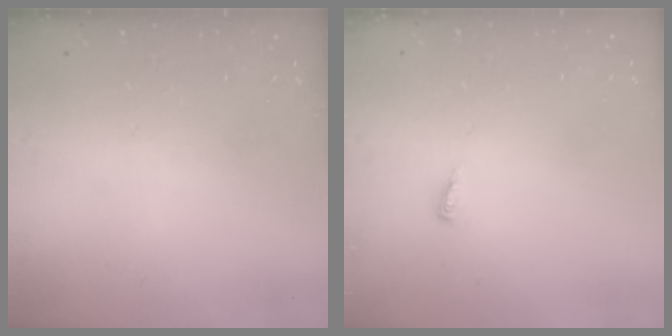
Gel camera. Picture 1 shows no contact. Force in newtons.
{"total": 3.8, "press": 3.8, "slide": 0.4}